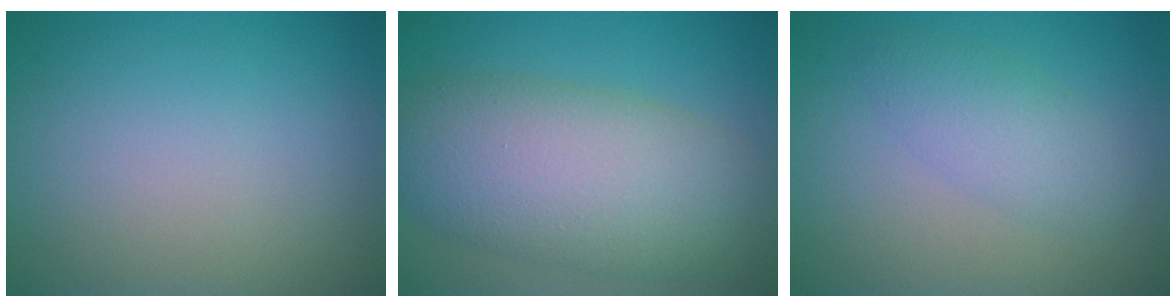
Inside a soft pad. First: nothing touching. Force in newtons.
{"total": 9.9, "press": 9.9, "slide": 0.4}
{"total": 2.8, "press": 2.8, "slide": 0.1}